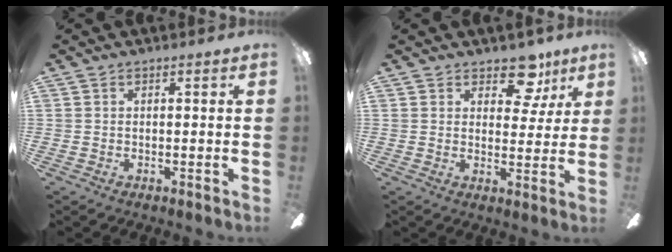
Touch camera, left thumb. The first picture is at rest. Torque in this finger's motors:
{"motor_torque": [0.74, 0.56, 0.48, -0.06, 0.00]}